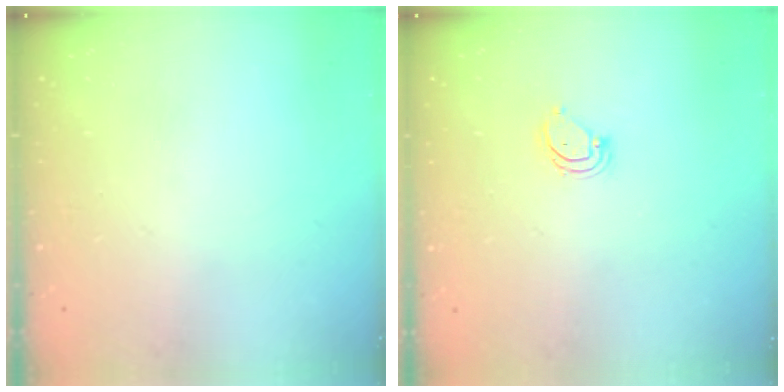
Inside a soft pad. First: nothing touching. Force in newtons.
{"total": 3.3, "press": 3.3, "slide": 0.4}